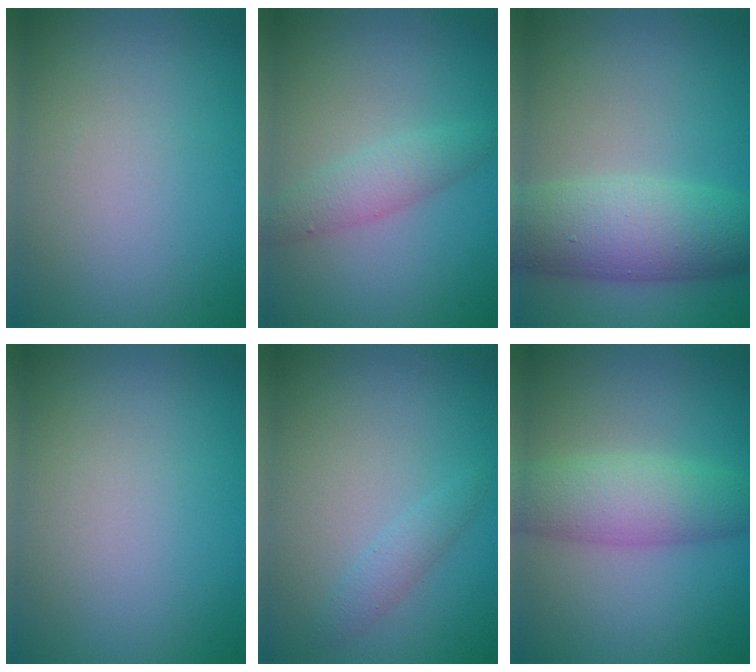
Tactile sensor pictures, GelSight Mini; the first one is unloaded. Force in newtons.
{"total": 2.4, "press": 2.4, "slide": 0.1}
{"total": 7.6, "press": 7.6, "slide": 0.2}
{"total": 0.0}
{"total": 1.5, "press": 1.5, "slide": 0.1}
{"total": 5.0, "press": 5.0, "slide": 0.1}